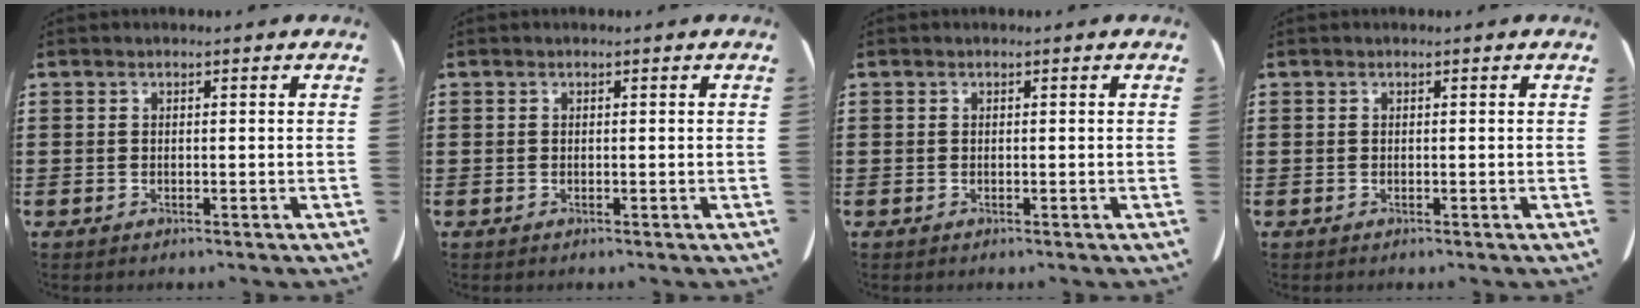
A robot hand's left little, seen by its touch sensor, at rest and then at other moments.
{"total": 0.0}
{"total": 0.0}
{"total": 0.0}